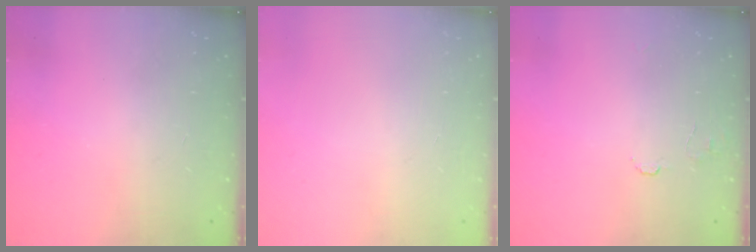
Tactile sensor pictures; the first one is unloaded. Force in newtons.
{"total": 0.0}
{"total": 5.9, "press": 5.9, "slide": 0.6}